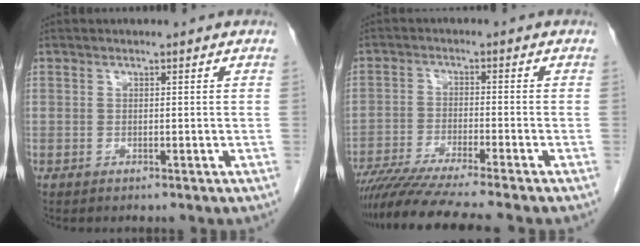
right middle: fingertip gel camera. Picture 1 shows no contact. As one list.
[{"total": 12.2, "force": [-10.4, -1.1, 6.3], "torque": [-0.086, -0.032, -0.166]}]